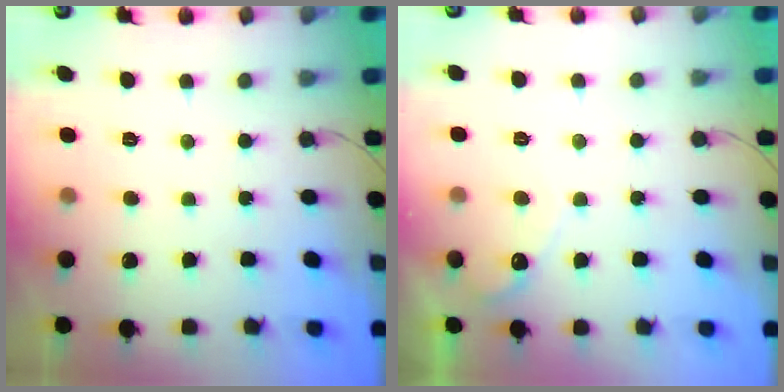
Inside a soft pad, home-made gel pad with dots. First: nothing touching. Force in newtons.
{"total": 3.9, "press": 3.8, "slide": 0.2}